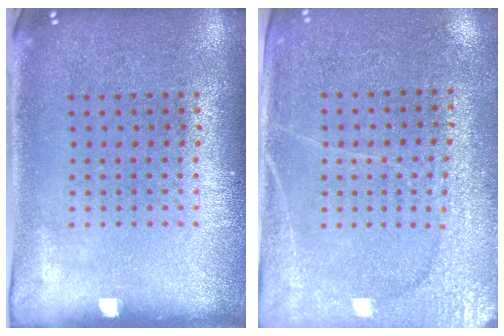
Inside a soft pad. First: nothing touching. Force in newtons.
{"total": 2.9, "press": 2.7, "slide": 1.1}